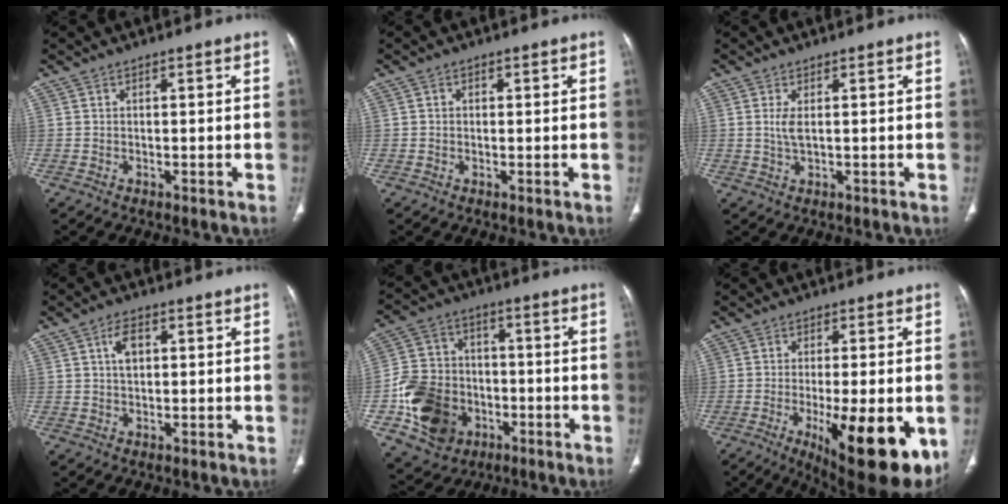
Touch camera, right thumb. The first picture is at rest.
{"total": 0.8, "force": [0.2, 0.7, 0.3], "torque": [0.000, 0.002, 0.001]}
{"total": 2.4, "force": [0.4, 0.8, 2.2], "torque": [-0.054, -0.002, 0.012]}
{"total": 4.0, "force": [1.1, 2.4, 3.1], "torque": [-0.050, 0.004, 0.018]}
{"total": 16.8, "force": [-5.0, 13.8, 8.2], "torque": [-0.132, 0.022, -0.078]}
{"total": 18.6, "force": [-5.9, 5.8, 16.6], "torque": [-0.197, -0.021, -0.067]}